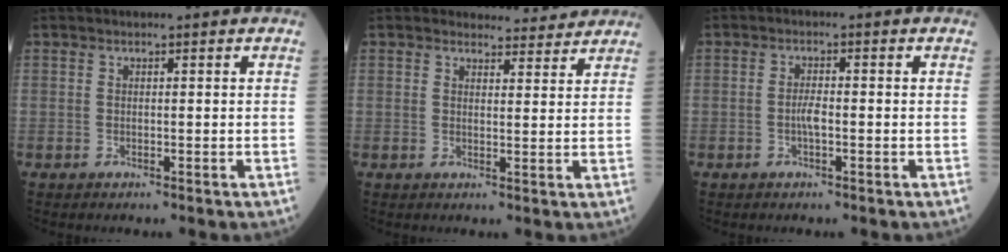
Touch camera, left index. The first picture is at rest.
{"total": 5.3, "force": [5.2, 1.3, 0.1], "torque": [0.005, 0.001, 0.055]}
{"total": 1.9, "force": [-0.6, 0.3, 1.7], "torque": [-0.036, -0.001, -0.012]}